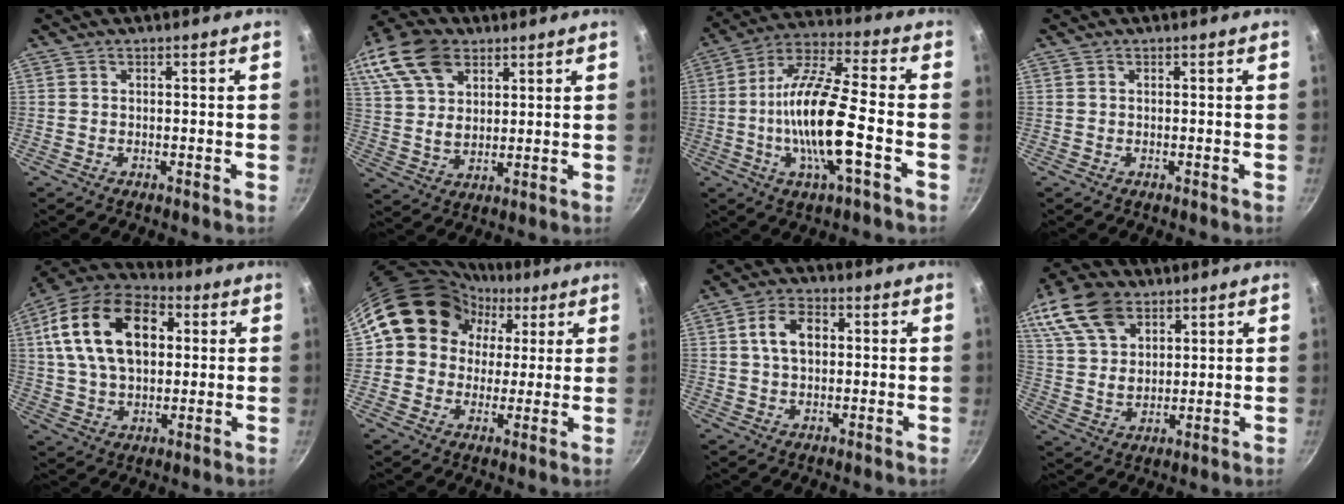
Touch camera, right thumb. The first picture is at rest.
{"total": 21.0, "force": [10.7, 13.6, 11.8], "torque": [-0.262, 0.018, 0.202]}
{"total": 16.4, "force": [-3.8, 4.1, 15.4], "torque": [-0.291, 0.028, -0.083]}
{"total": 0.0}
{"total": 21.0, "force": [5.0, 13.4, 15.4], "torque": [-0.253, 0.015, 0.075]}
{"total": 14.3, "force": [4.5, 12.4, 5.4], "torque": [-0.057, 0.018, 0.064]}
{"total": 7.0, "force": [1.1, 4.6, 5.1], "torque": [-0.075, 0.012, 0.014]}
{"total": 17.5, "force": [9.5, 11.1, 9.7], "torque": [-0.193, 0.000, 0.184]}